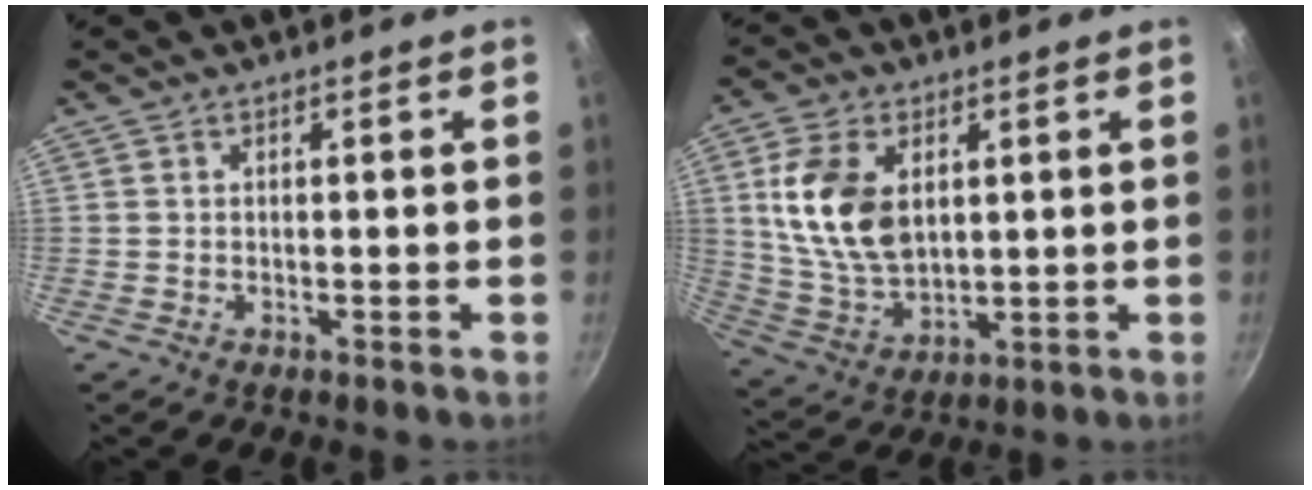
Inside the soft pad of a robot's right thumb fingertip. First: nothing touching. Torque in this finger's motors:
{"motor_torque": [0.41, 1.83, 1.49, 0.47, 0.23]}